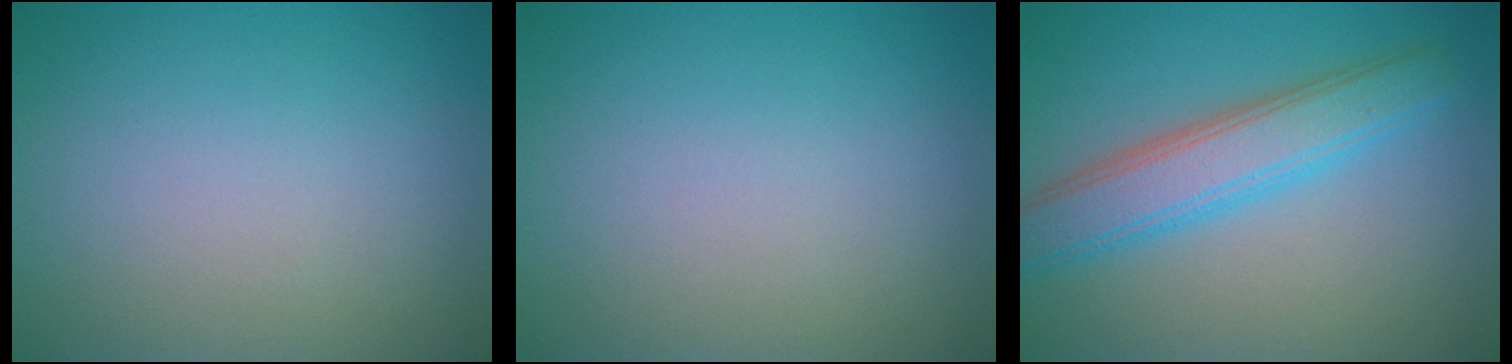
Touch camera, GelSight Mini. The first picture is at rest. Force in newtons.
{"total": 0.0}
{"total": 5.2, "press": 5.2, "slide": 0.1}